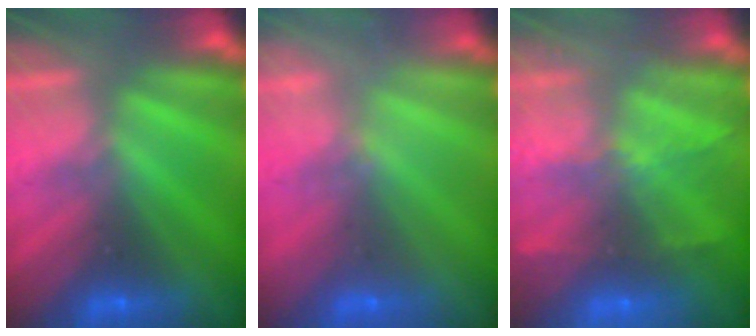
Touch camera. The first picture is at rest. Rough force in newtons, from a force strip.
{"total": 2.4}
{"total": 8.4}